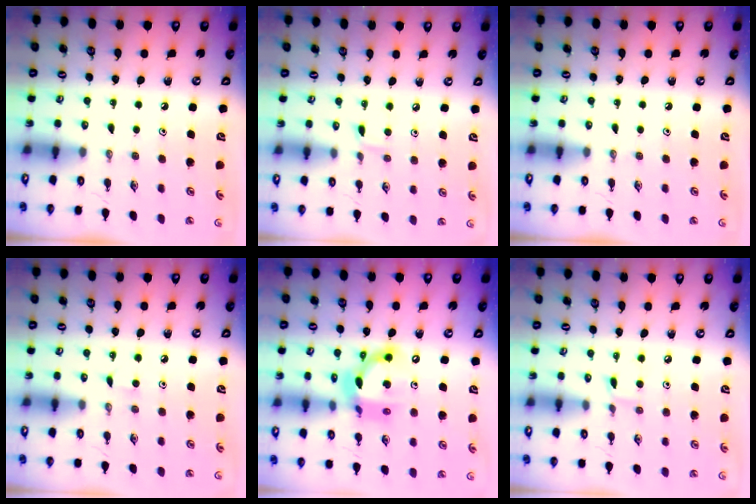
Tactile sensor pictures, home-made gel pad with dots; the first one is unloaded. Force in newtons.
{"total": 4.3, "press": 4.2, "slide": 0.7}
{"total": 0.0}
{"total": 2.9, "press": 2.9, "slide": 0.4}
{"total": 13.9, "press": 13.9, "slide": 0.7}
{"total": 4.8, "press": 4.7, "slide": 0.6}